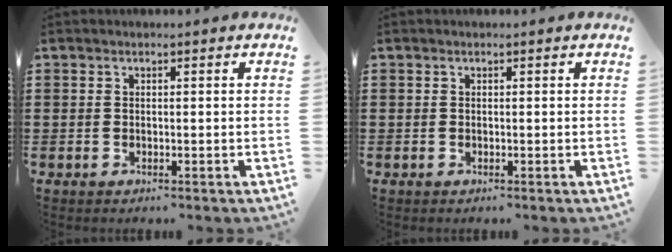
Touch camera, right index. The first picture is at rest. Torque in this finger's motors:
{"motor_torque": [-0.14, 0.54, 0.00, -0.01]}